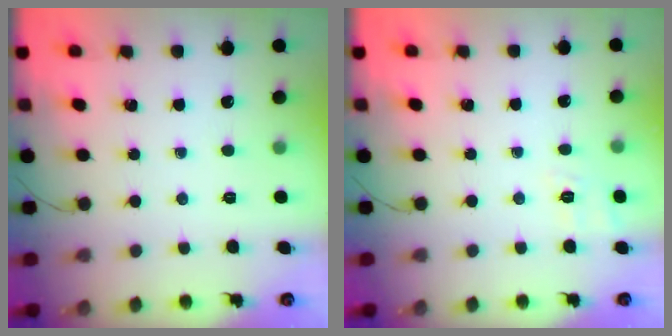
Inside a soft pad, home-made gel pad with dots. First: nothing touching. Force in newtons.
{"total": 2.7, "press": 1.9, "slide": 2.0}